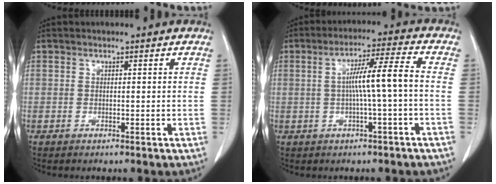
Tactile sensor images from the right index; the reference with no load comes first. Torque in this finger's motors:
{"motor_torque": [1.23, -0.17, 0.63, 0.17]}